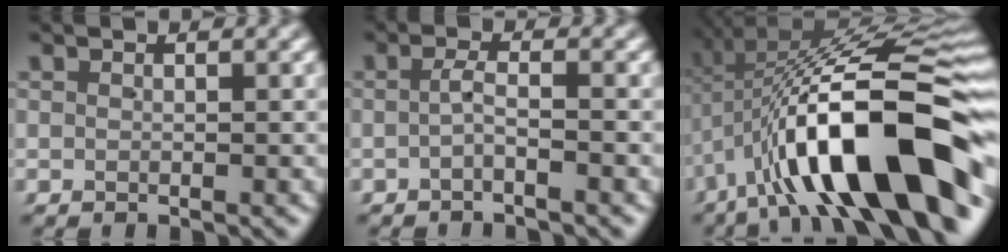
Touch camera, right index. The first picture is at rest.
{"total": 1.4, "force": [-1.2, -0.2, 0.8], "torque": [-0.016, -0.005, -0.023]}
{"total": 15.2, "force": [-4.1, 6.3, 13.3], "torque": [-0.220, -0.007, -0.047]}